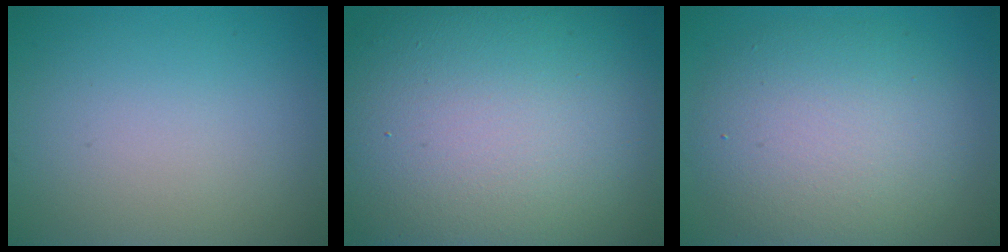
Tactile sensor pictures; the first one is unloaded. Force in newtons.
{"total": 18.0, "press": 17.9, "slide": 1.8}
{"total": 7.8, "press": 7.8, "slide": 0.3}